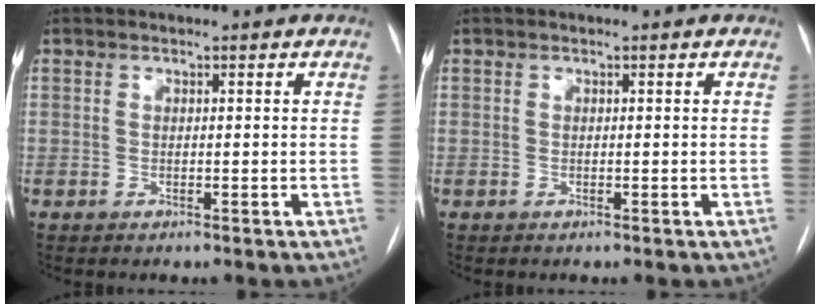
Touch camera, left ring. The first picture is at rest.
{"total": 0.0}